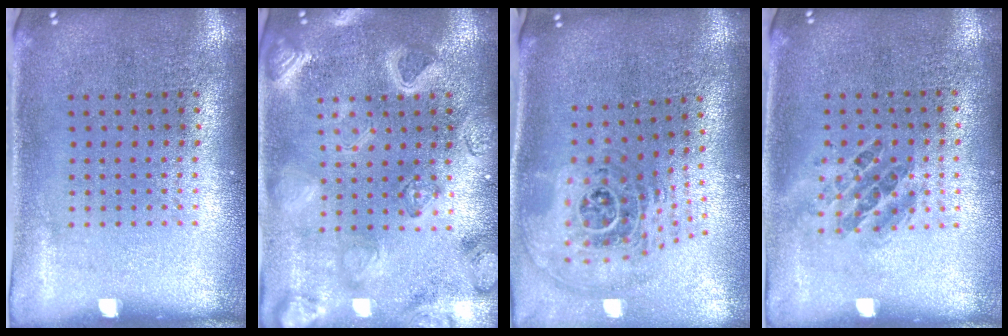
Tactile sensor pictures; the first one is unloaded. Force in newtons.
{"total": 3.2, "press": 3.1, "slide": 0.9}
{"total": 2.0, "press": 1.5, "slide": 1.3}
{"total": 0.9, "press": 0.8, "slide": 0.3}